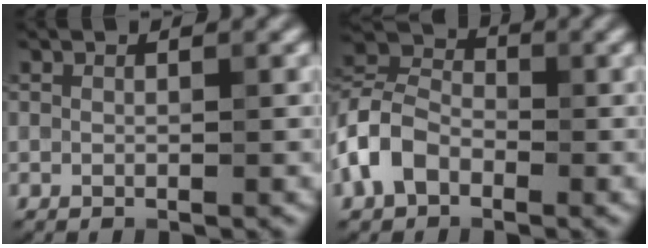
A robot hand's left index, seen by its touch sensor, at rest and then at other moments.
{"total": 5.4, "force": [-2.1, 3.7, 3.3], "torque": [-0.074, 0.017, -0.063]}